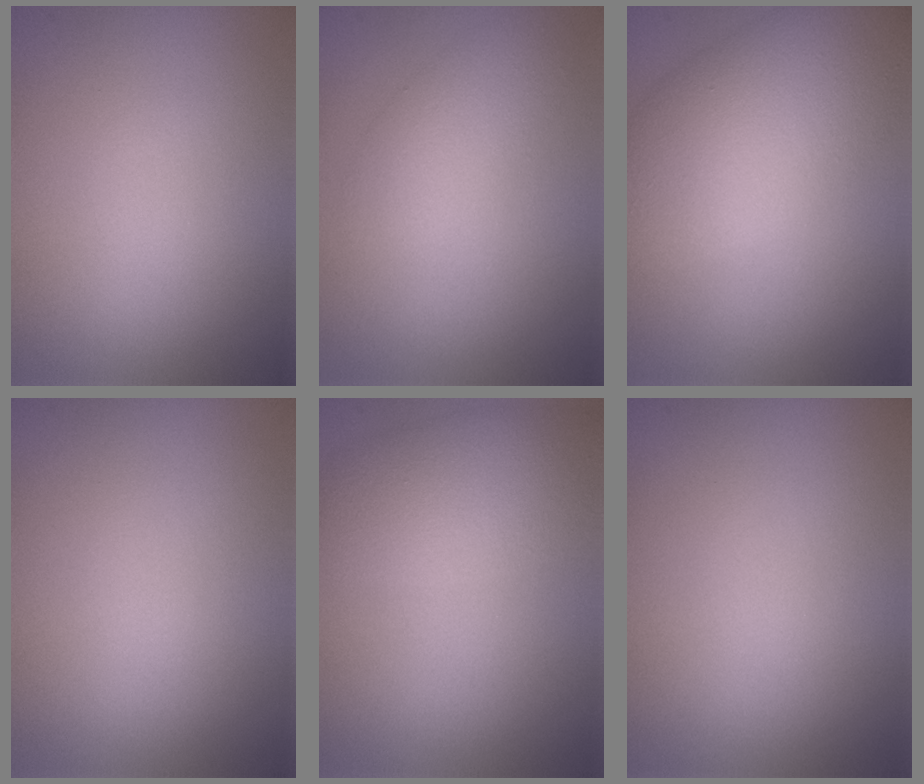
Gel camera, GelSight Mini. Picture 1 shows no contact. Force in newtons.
{"total": 2.8, "press": 2.8, "slide": 0.1}
{"total": 8.4, "press": 8.4, "slide": 0.3}
{"total": 0.0}
{"total": 5.0, "press": 5.0, "slide": 0.0}
{"total": 0.0}